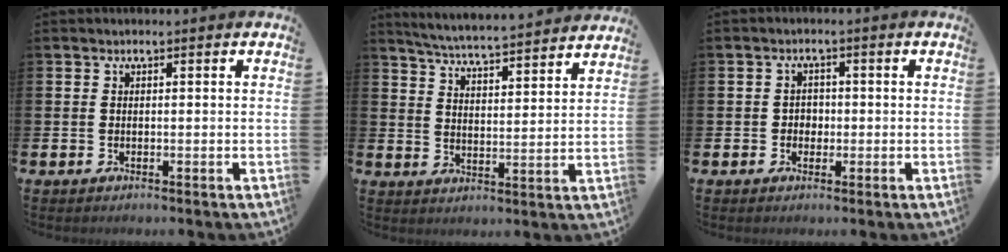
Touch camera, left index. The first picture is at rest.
{"total": 5.6, "force": [5.5, -0.4, 1.0], "torque": [-0.044, -0.043, 0.094]}
{"total": 1.9, "force": [-0.2, 1.7, 0.7], "torque": [0.000, 0.001, -0.010]}